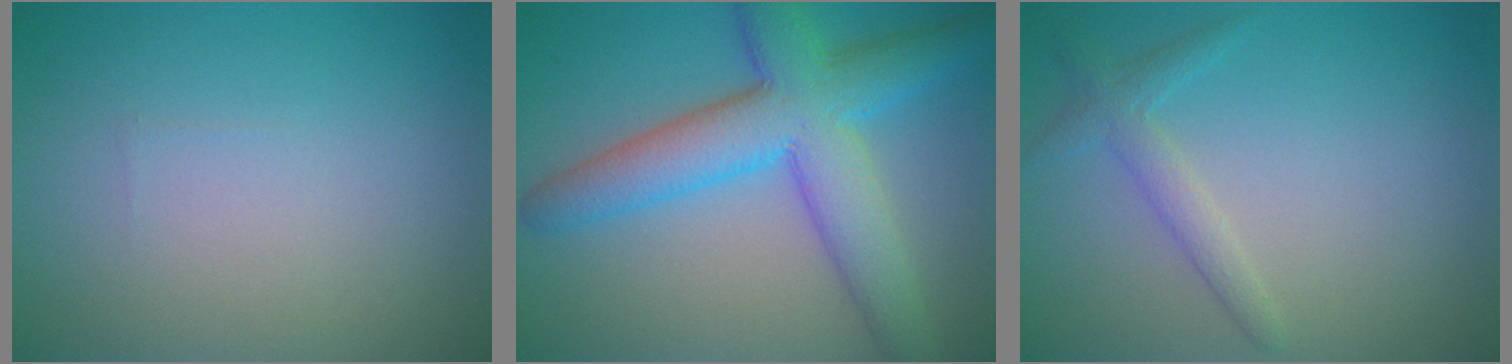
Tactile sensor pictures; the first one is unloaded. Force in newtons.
{"total": 8.3, "press": 8.3, "slide": 0.2}
{"total": 1.9, "press": 1.9, "slide": 0.1}